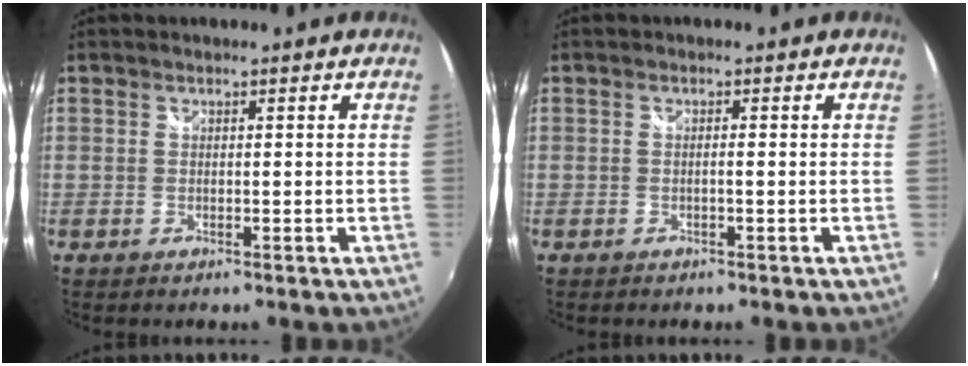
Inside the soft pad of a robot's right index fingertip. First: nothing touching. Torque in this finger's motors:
{"motor_torque": [-1.05, 1.09, -0.04, 0.00]}